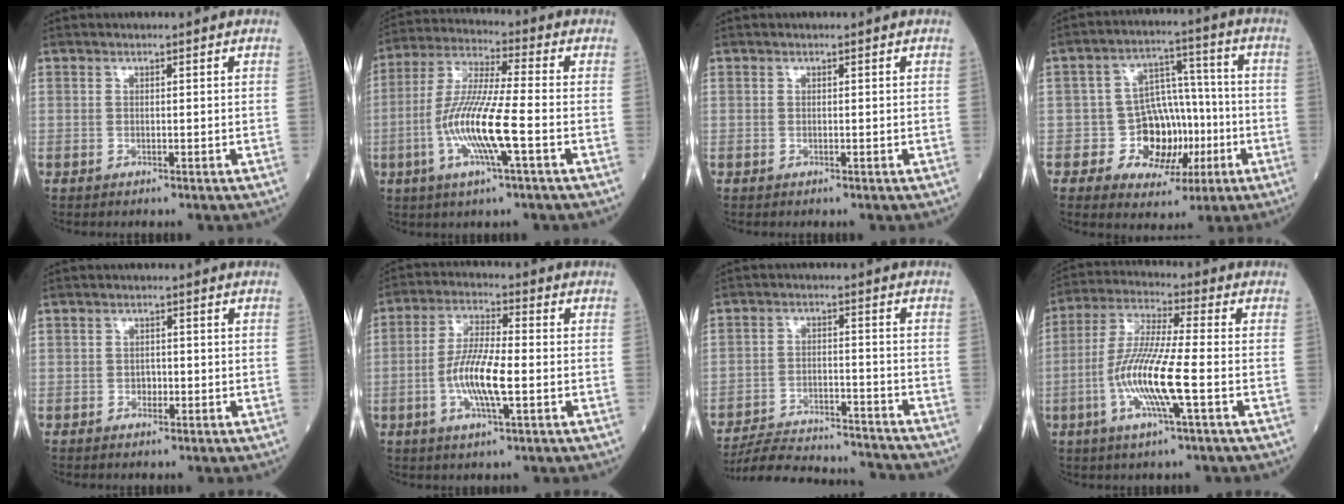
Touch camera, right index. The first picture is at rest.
{"total": 12.6, "force": [-3.5, 0.6, 12.1], "torque": [-0.246, -0.005, -0.071]}
{"total": 0.0}
{"total": 9.7, "force": [-2.5, 7.9, 5.0], "torque": [-0.062, 0.031, -0.031]}
{"total": 1.5, "force": [-0.5, 1.2, 0.8], "torque": [-0.007, 0.005, -0.008]}
{"total": 9.3, "force": [-2.1, 1.7, 8.9], "torque": [-0.175, -0.001, -0.043]}
{"total": 15.6, "force": [-15.0, 2.1, 3.7], "torque": [-0.071, 0.004, -0.221]}
{"total": 12.0, "force": [-3.3, 0.4, 11.5], "torque": [-0.235, -0.006, -0.068]}